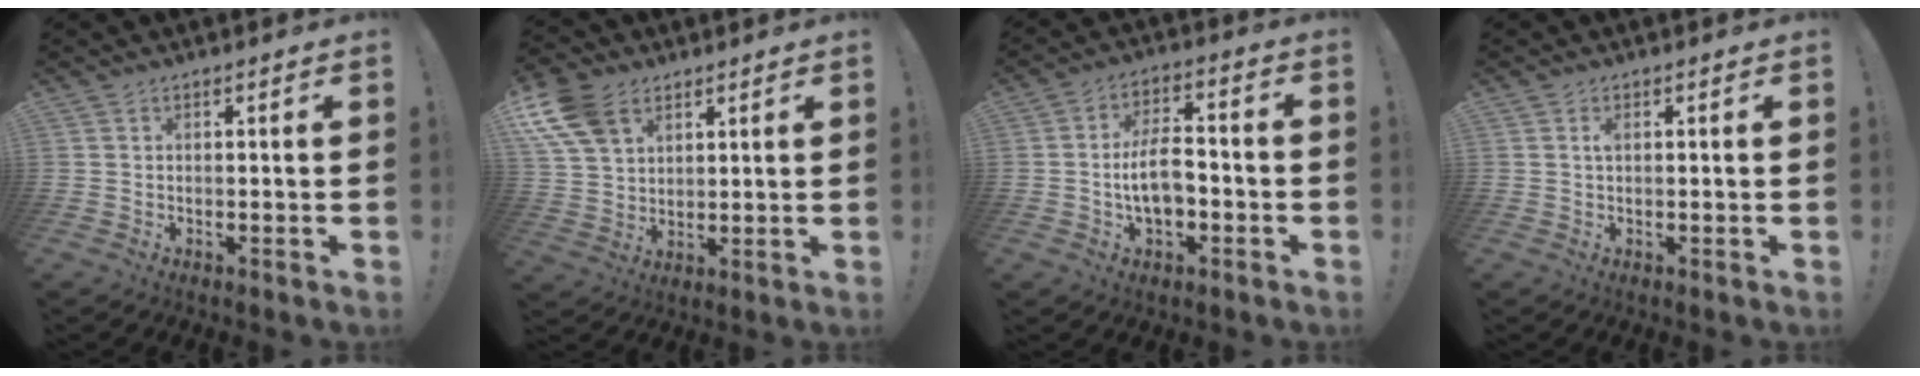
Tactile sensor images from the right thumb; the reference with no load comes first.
{"total": 12.8, "force": [6.6, 8.8, 6.6], "torque": [-0.131, -0.026, 0.131]}
{"total": 10.0, "force": [-2.3, 5.4, 8.0], "torque": [-0.147, 0.009, -0.043]}
{"total": 1.1, "force": [0.2, 0.4, 1.0], "torque": [-0.020, 0.003, 0.003]}